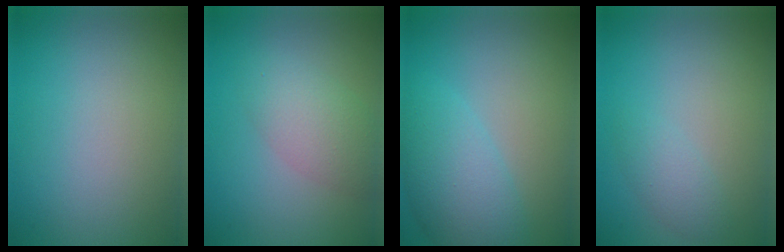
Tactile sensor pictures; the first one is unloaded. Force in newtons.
{"total": 2.7, "press": 2.7, "slide": 0.2}
{"total": 5.4, "press": 5.3, "slide": 0.2}
{"total": 1.6, "press": 1.6, "slide": 0.0}